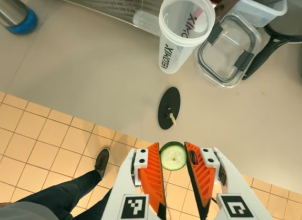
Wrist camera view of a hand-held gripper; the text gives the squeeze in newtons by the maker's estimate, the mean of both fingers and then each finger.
{"total": 8.4, "left": 8.2, "right": 8.6}